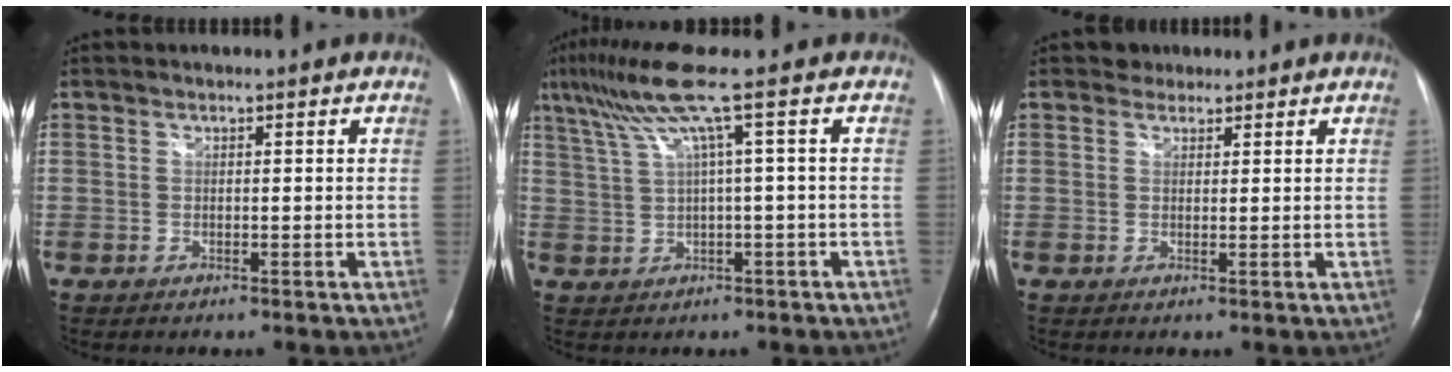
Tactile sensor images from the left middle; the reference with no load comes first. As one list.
[{"total": 7.3, "force": [3.3, -1.7, 6.2], "torque": [-0.127, 0.036, 0.070]}, {"total": 1.7, "force": [1.3, 1.0, -0.3], "torque": [0.007, 0.005, 0.015]}]